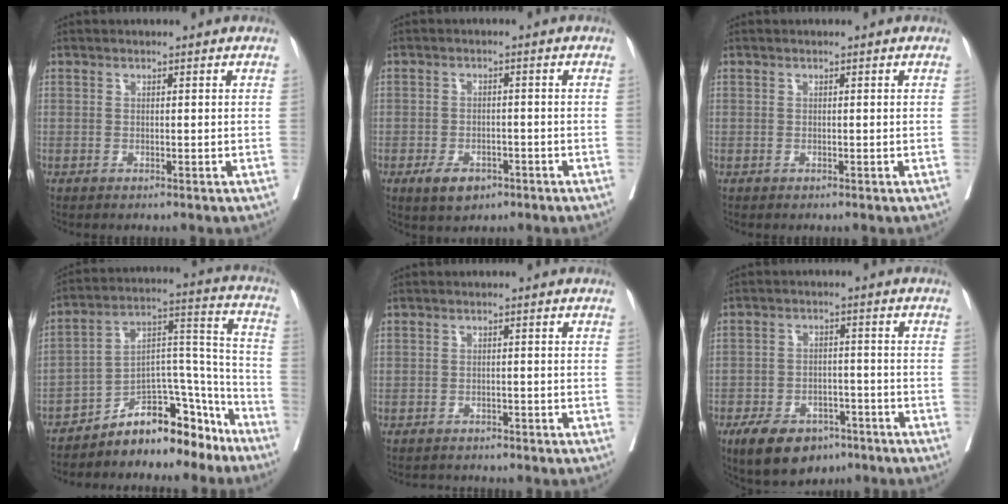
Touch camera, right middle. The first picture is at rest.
{"total": 4.4, "force": [-2.6, 2.5, 2.5], "torque": [-0.043, 0.000, -0.033]}
{"total": 0.0}
{"total": 13.6, "force": [-11.5, 4.7, 5.5], "torque": [-0.065, 0.069, -0.186]}
{"total": 2.5, "force": [-2.2, 1.3, -0.1], "torque": [-0.004, 0.000, -0.034]}
{"total": 10.3, "force": [-6.9, 5.6, 5.2], "torque": [-0.085, 0.004, -0.107]}